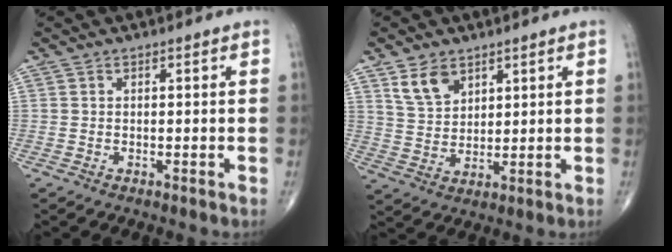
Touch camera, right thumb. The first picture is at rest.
{"total": 6.4, "force": [3.8, 4.0, 3.2], "torque": [-0.046, -0.022, 0.081]}